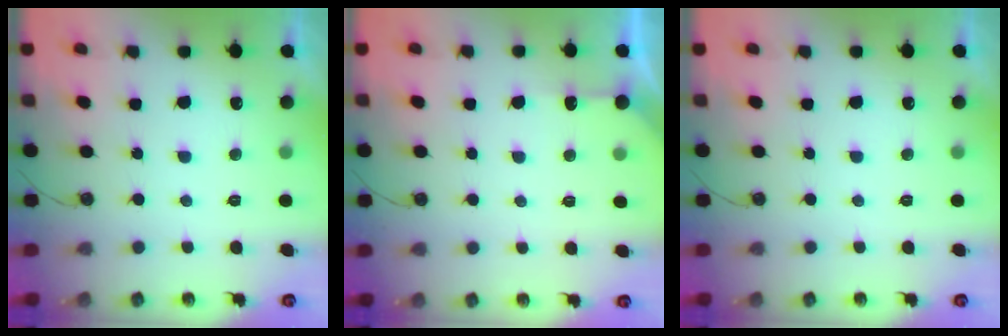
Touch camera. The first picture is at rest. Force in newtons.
{"total": 3.9, "press": 3.9, "slide": 0.5}
{"total": 0.0}